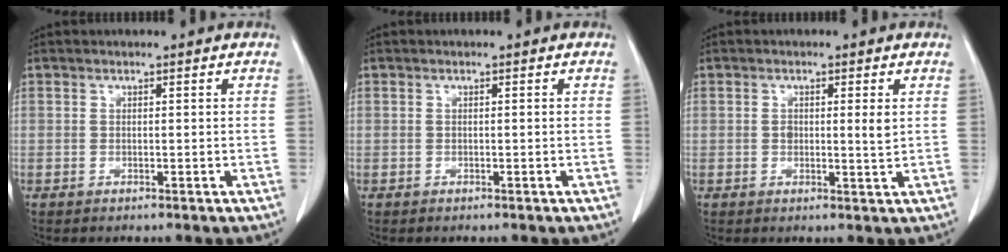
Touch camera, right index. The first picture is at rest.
{"total": 0.0}
{"total": 2.9, "force": [0.5, 0.5, 2.8], "torque": [-0.046, -0.004, 0.008]}